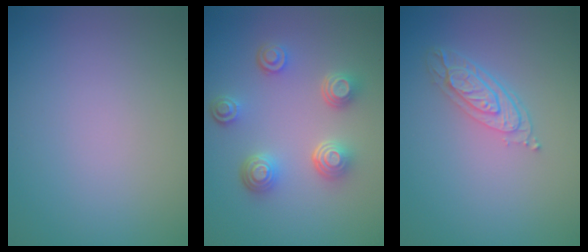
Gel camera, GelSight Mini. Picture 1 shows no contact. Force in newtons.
{"total": 4.4, "press": 3.4, "slide": 2.8}
{"total": 3.6, "press": 2.7, "slide": 2.4}